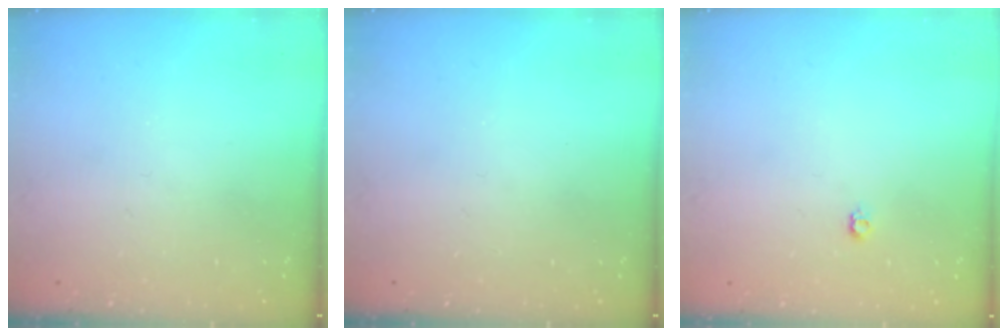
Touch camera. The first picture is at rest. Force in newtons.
{"total": 0.0}
{"total": 3.7, "press": 3.7, "slide": 0.4}